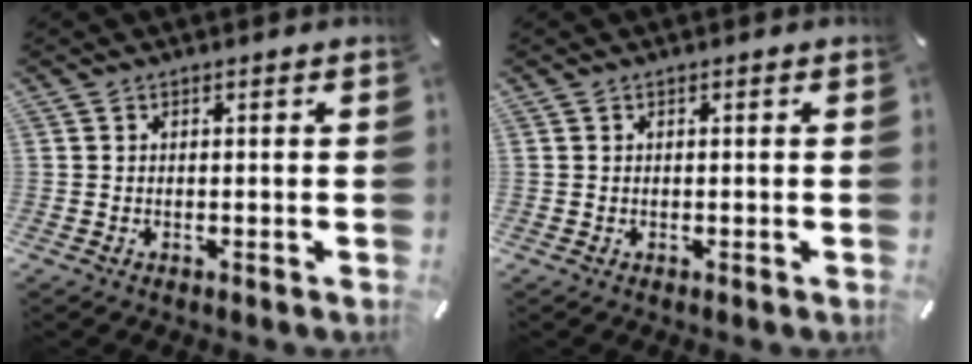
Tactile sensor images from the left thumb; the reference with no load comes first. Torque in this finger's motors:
{"motor_torque": [0.00, 0.00, -0.06, 0.00, 0.00]}